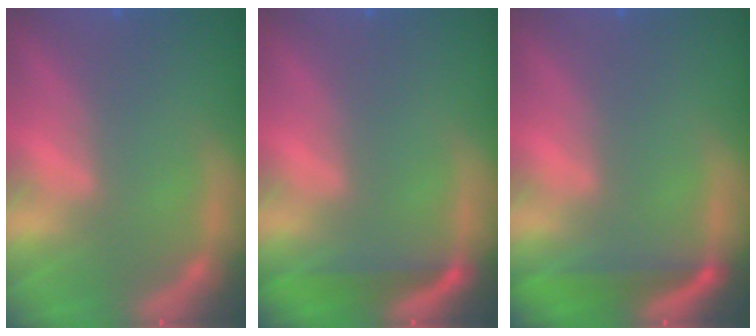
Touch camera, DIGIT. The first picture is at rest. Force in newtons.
{"total": 3.0}
{"total": 3.4}